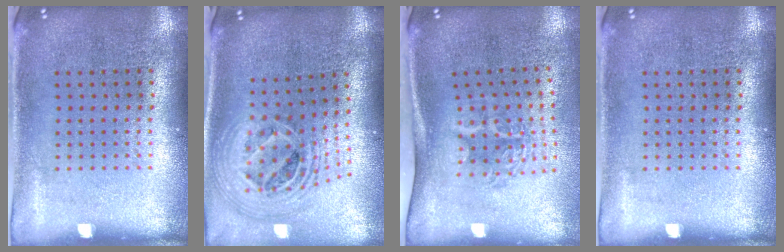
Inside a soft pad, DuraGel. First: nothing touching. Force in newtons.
{"total": 2.5, "press": 1.8, "slide": 1.7}
{"total": 1.9, "press": 1.3, "slide": 1.5}
{"total": 0.0}